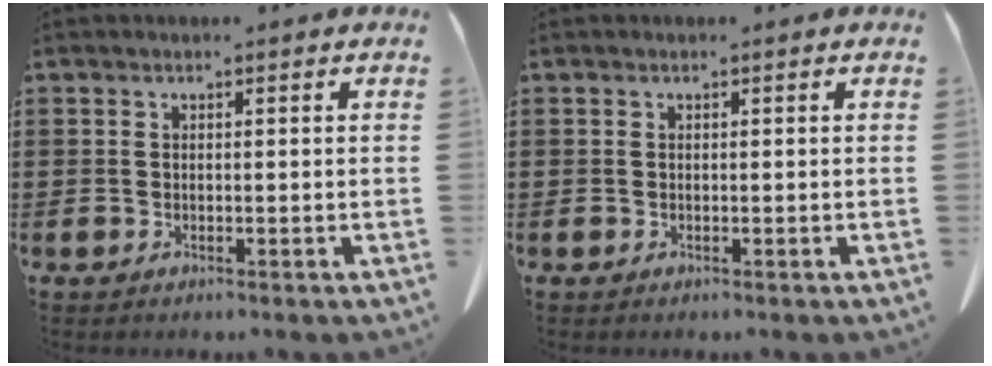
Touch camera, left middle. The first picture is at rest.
{"total": 0.0}